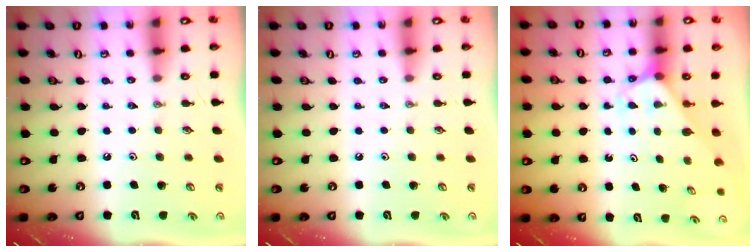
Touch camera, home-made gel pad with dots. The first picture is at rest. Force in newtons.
{"total": 0.0}
{"total": 2.4, "press": 2.4, "slide": 0.2}